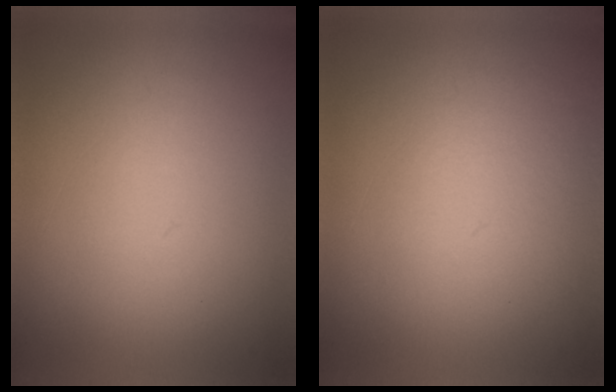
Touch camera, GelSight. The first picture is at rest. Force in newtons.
{"total": 3.8}